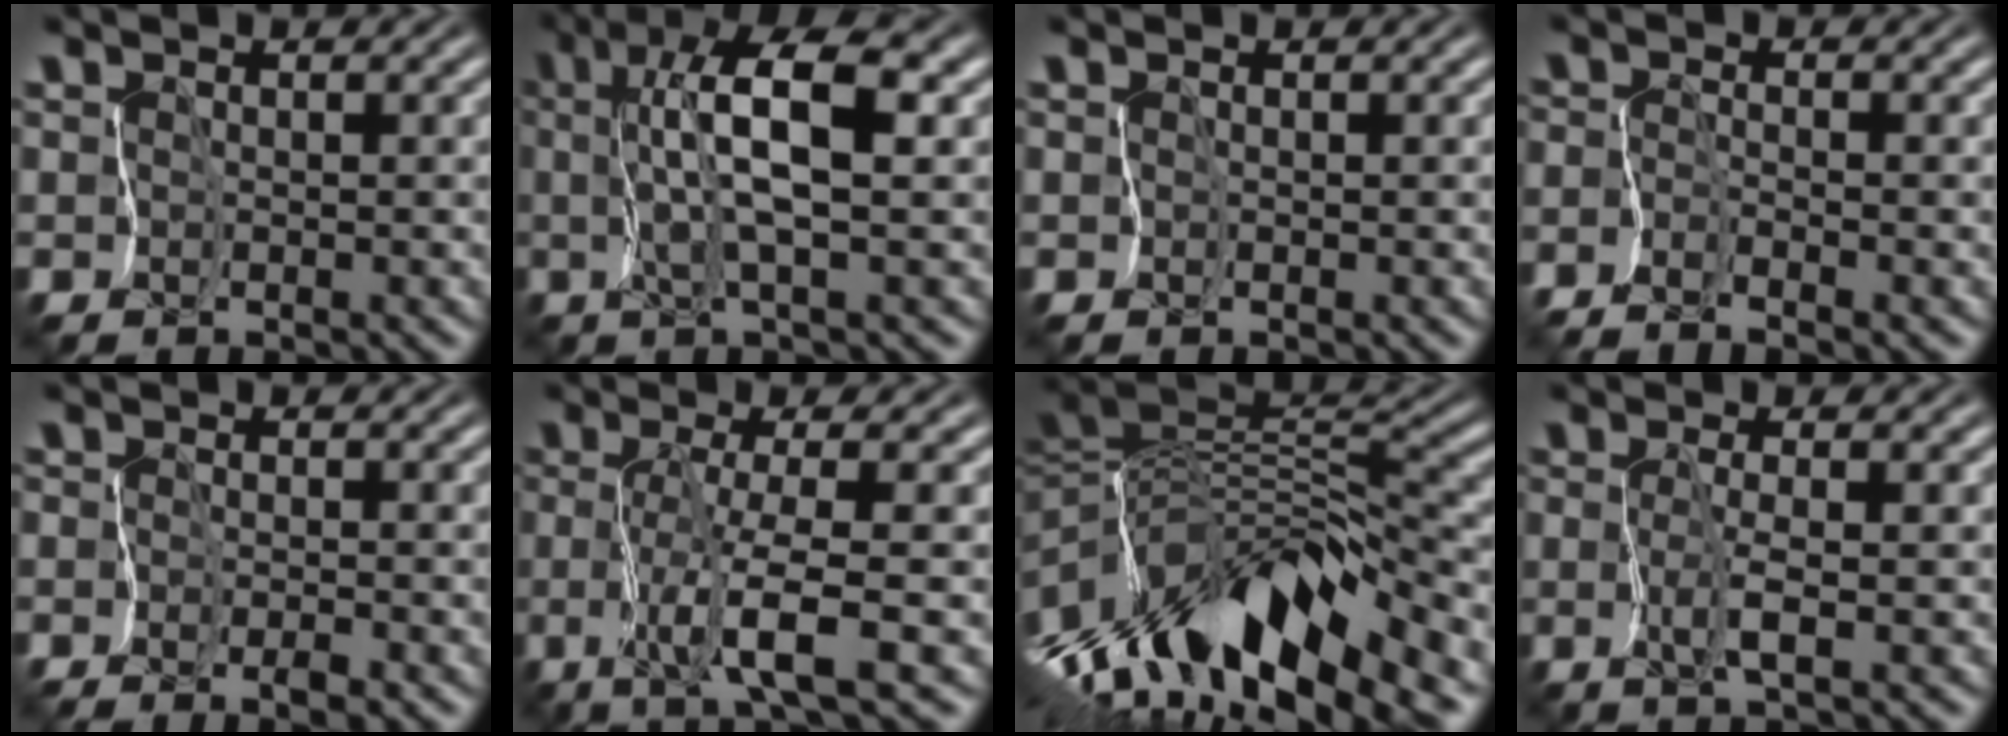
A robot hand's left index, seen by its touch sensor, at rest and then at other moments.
{"total": 6.4, "force": [1.2, 1.2, 6.1], "torque": [-0.114, 0.009, 0.016]}
{"total": 0.0}
{"total": 2.0, "force": [-1.8, -0.6, 0.6], "torque": [-0.017, -0.008, -0.041]}
{"total": 1.5, "force": [-1.3, 0.2, 0.8], "torque": [-0.015, -0.005, -0.025]}
{"total": 4.5, "force": [-1.3, -0.1, 4.3], "torque": [-0.083, -0.004, -0.026]}
{"total": 14.0, "force": [-5.4, 5.9, 11.5], "torque": [-0.220, 0.011, -0.089]}
{"total": 1.5, "force": [-0.3, -0.5, 1.4], "torque": [-0.035, -0.002, -0.007]}